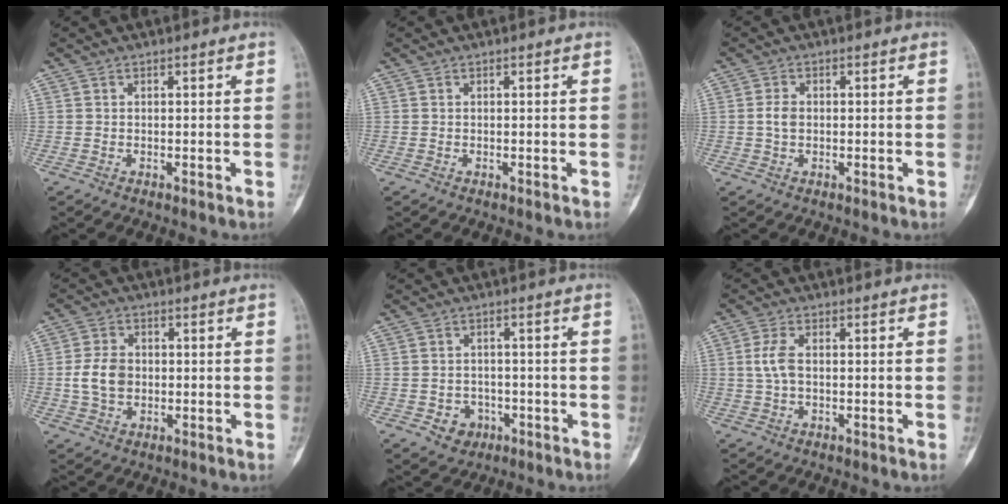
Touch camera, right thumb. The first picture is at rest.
{"total": 0.0}
{"total": 2.5, "force": [0.0, 1.7, 1.8], "torque": [-0.035, 0.004, -0.001]}
{"total": 6.4, "force": [-0.3, 4.7, 4.3], "torque": [-0.073, 0.007, -0.007]}
{"total": 4.4, "force": [-1.8, 3.8, 1.4], "torque": [0.002, 0.014, -0.020]}
{"total": 4.0, "force": [0.2, 2.1, 3.3], "torque": [-0.078, 0.007, 0.002]}